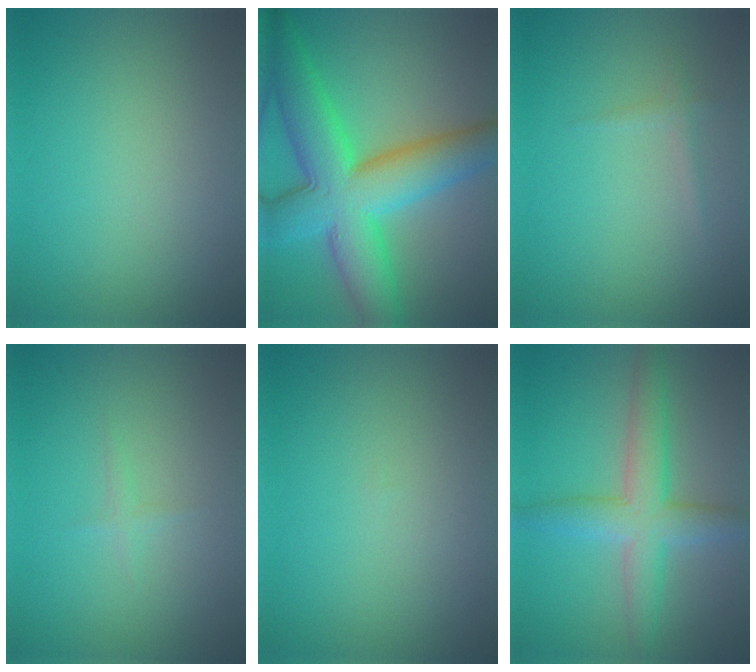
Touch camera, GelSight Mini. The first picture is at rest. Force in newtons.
{"total": 11.5, "press": 11.5, "slide": 0.3}
{"total": 0.8, "press": 0.8, "slide": 0.0}
{"total": 0.7, "press": 0.7, "slide": 0.1}
{"total": 0.0}
{"total": 5.1, "press": 5.1, "slide": 0.2}